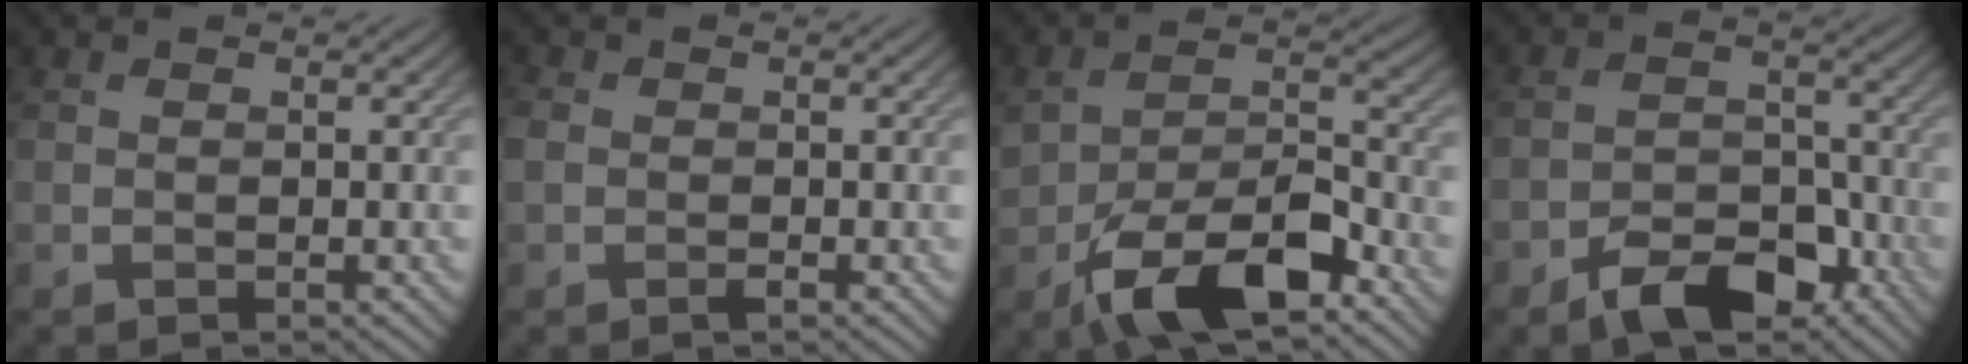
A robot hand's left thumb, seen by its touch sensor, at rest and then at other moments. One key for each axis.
{"total": 2.1, "fx": -0.8, "fy": 1.5, "fz": 1.3, "tx": -0.032, "ty": -0.003, "tz": -0.021}
{"total": 11.5, "fx": -6.4, "fy": 5.3, "fz": 7.9, "tx": -0.145, "ty": -0.014, "tz": -0.115}
{"total": 7.6, "fx": -5.2, "fy": 3.6, "fz": 4.2, "tx": -0.065, "ty": 0.006, "tz": -0.099}